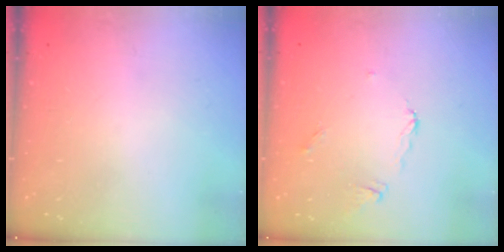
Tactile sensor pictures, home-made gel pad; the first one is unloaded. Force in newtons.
{"total": 4.9, "press": 4.9, "slide": 0.1}